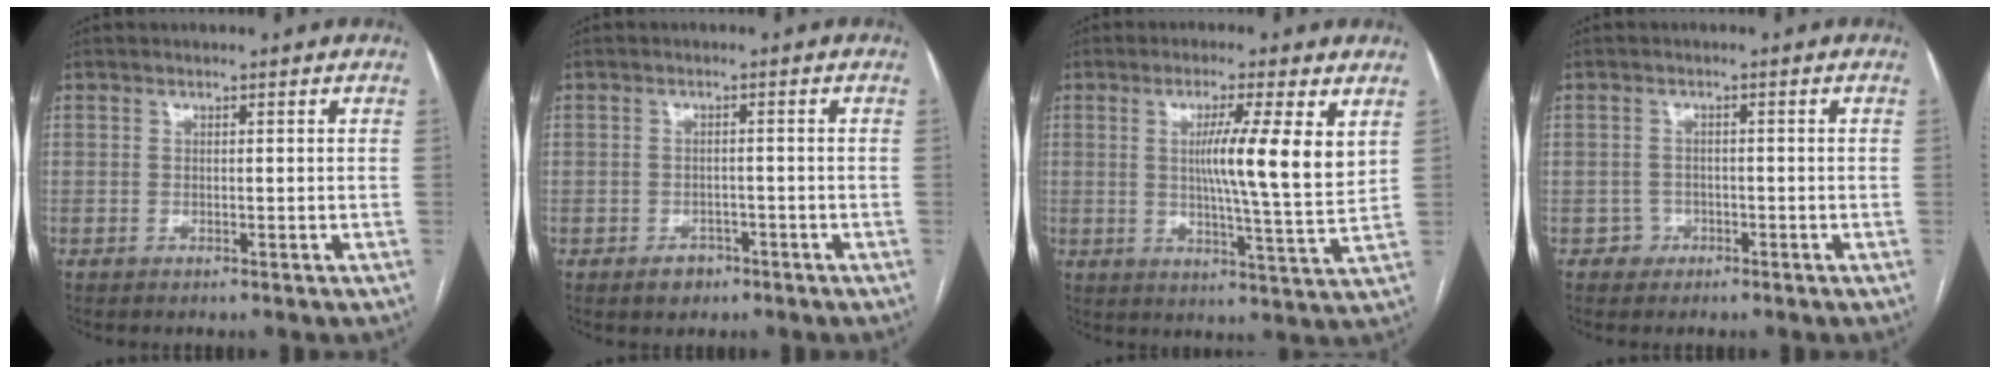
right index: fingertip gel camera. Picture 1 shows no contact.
{"total": 2.8, "force": [-1.8, 2.0, 0.9], "torque": [-0.008, 0.005, -0.020]}
{"total": 10.2, "force": [3.0, -0.1, 9.8], "torque": [-0.156, -0.006, 0.042]}
{"total": 2.2, "force": [-1.1, 1.9, -0.2], "torque": [0.014, 0.012, -0.021]}